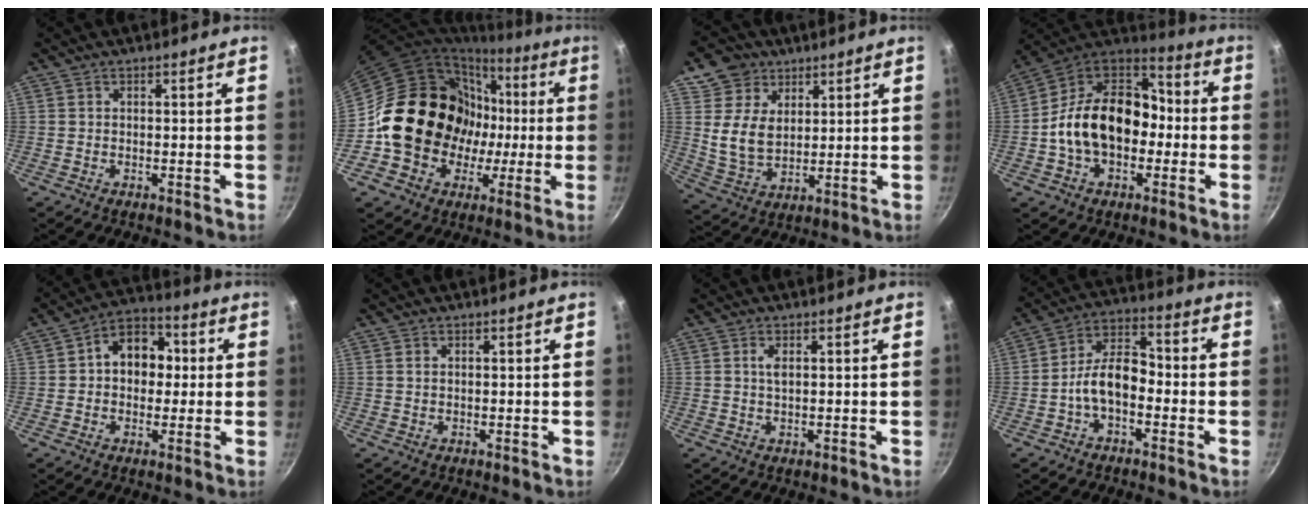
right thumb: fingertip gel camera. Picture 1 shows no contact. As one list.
[{"total": 19.0, "force": [-0.3, 16.9, 8.5], "torque": [-0.111, 0.034, 0.008]}, {"total": 11.0, "force": [5.1, 8.6, 4.5], "torque": [-0.053, -0.024, 0.100]}, {"total": 20.1, "force": [-2.6, 14.2, 13.9], "torque": [-0.206, 0.059, -0.057]}, {"total": 10.3, "force": [0.9, 7.8, 6.6], "torque": [-0.049, 0.025, -0.001]}, {"total": 0.7, "force": [0.2, 0.4, 0.5], "torque": [-0.010, 0.001, 0.003]}, {"total": 1.8, "force": [0.4, 0.7, 1.6], "torque": [-0.030, -0.002, 0.010]}, {"total": 9.2, "force": [-2.8, 5.3, 6.9], "torque": [-0.105, 0.049, -0.063]}]